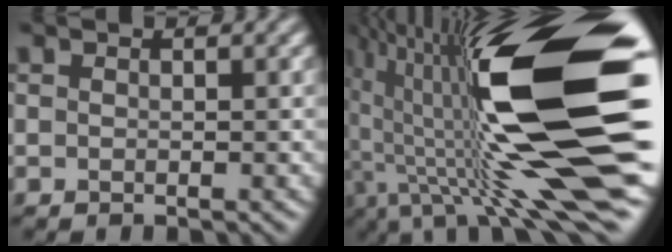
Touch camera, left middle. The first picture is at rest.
{"total": 20.0, "force": [1.0, 5.6, 19.2], "torque": [-0.332, 0.016, 0.008]}